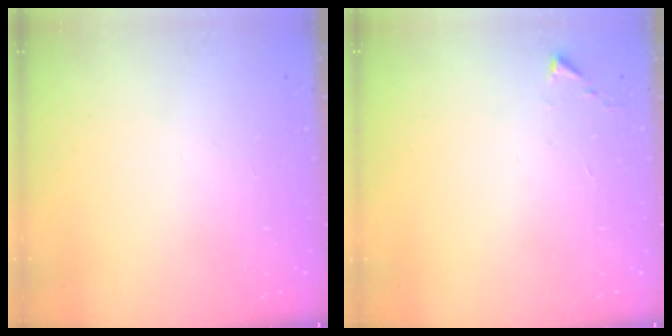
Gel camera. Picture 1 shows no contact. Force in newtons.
{"total": 2.7, "press": 2.7, "slide": 0.5}